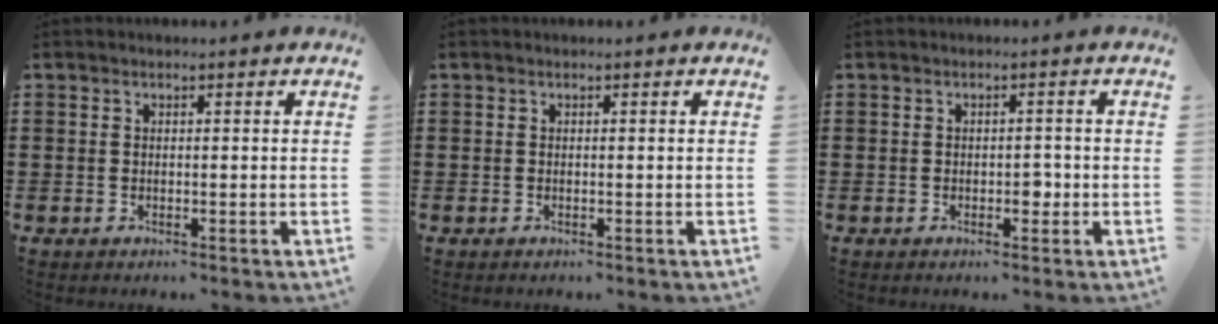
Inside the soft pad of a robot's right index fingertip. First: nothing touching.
{"total": 0.0}
{"total": 1.9, "force": [-0.4, 1.1, 1.5], "torque": [-0.029, 0.003, -0.008]}